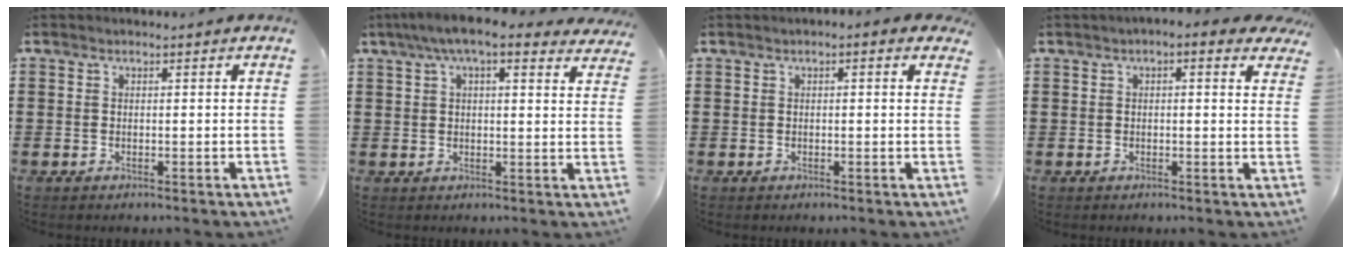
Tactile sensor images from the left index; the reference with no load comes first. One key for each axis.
{"total": 7.0, "fx": 5.3, "fy": 1.2, "fz": 4.4, "tx": -0.098, "ty": -0.002, "tz": 0.095}
{"total": 0.8, "fx": 0.0, "fy": 0.6, "fz": 0.6, "tx": -0.013, "ty": 0.005, "tz": -0.003}
{"total": 1.7, "fx": 0.6, "fy": 1.0, "fz": 1.2, "tx": -0.028, "ty": 0.008, "tz": 0.007}